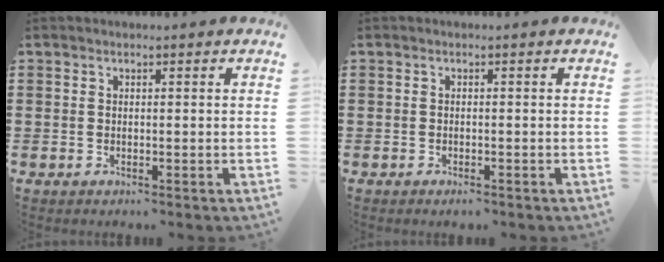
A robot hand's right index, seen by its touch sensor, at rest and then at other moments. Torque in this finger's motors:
{"motor_torque": [0.12, 0.30, 0.10, 0.00]}